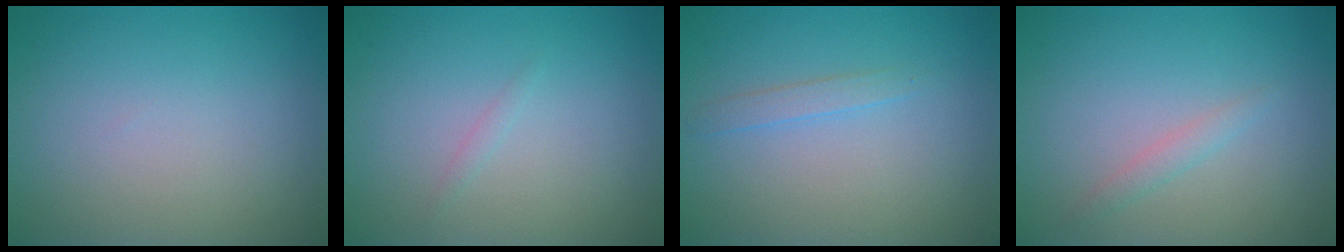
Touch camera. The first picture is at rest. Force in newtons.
{"total": 0.5, "press": 0.5, "slide": 0.0}
{"total": 1.2, "press": 1.2, "slide": 0.1}
{"total": 1.1, "press": 1.1, "slide": 0.2}